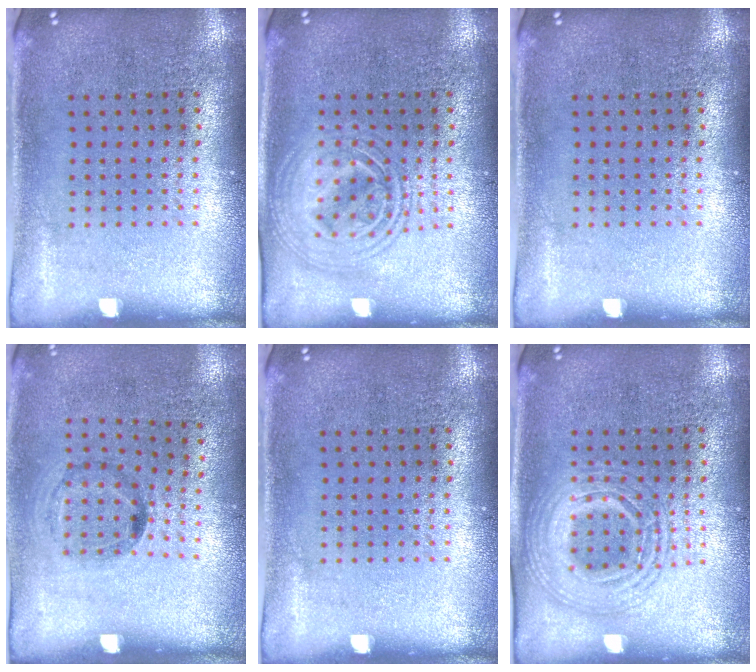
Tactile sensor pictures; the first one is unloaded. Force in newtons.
{"total": 2.7, "press": 2.7, "slide": 0.3}
{"total": 0.0}
{"total": 1.2, "press": 0.7, "slide": 1.0}
{"total": 0.0}
{"total": 2.6, "press": 2.6, "slide": 0.3}